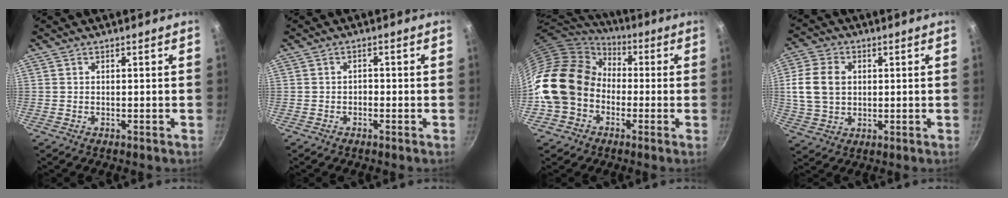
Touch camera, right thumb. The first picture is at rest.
{"total": 1.1, "force": [-0.5, 0.8, 0.6], "torque": [-0.006, 0.007, -0.010]}
{"total": 20.6, "force": [-1.8, 16.5, 12.1], "torque": [-0.216, 0.060, -0.040]}
{"total": 10.3, "force": [1.4, 7.8, 6.6], "torque": [-0.113, 0.004, 0.024]}